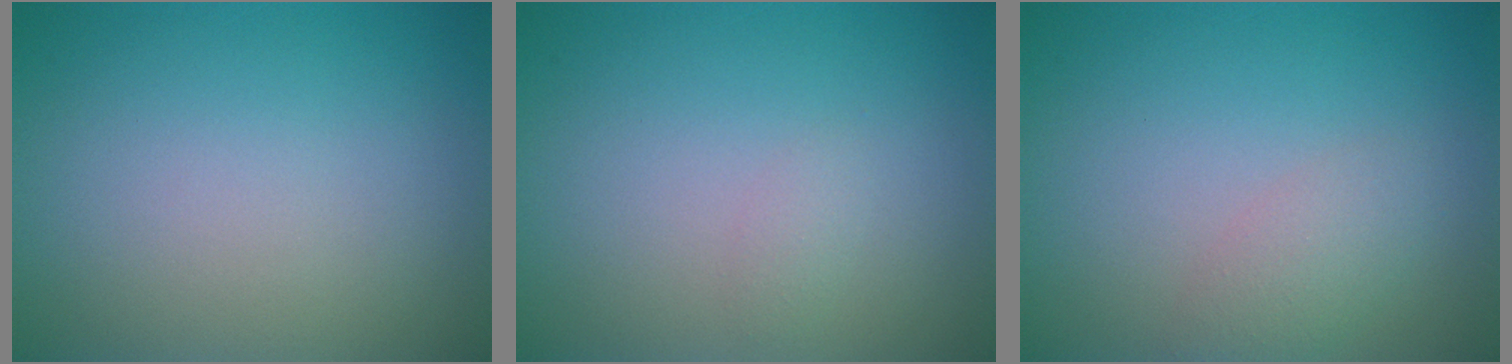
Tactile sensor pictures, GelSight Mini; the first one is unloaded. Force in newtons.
{"total": 0.7, "press": 0.7, "slide": 0.1}
{"total": 2.0, "press": 2.0, "slide": 0.1}